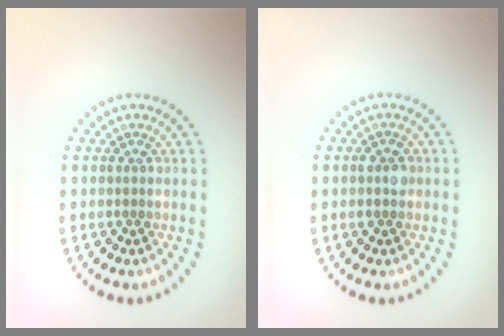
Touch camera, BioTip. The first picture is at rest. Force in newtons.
{"total": 1.5, "press": 1.5, "slide": 0.1}